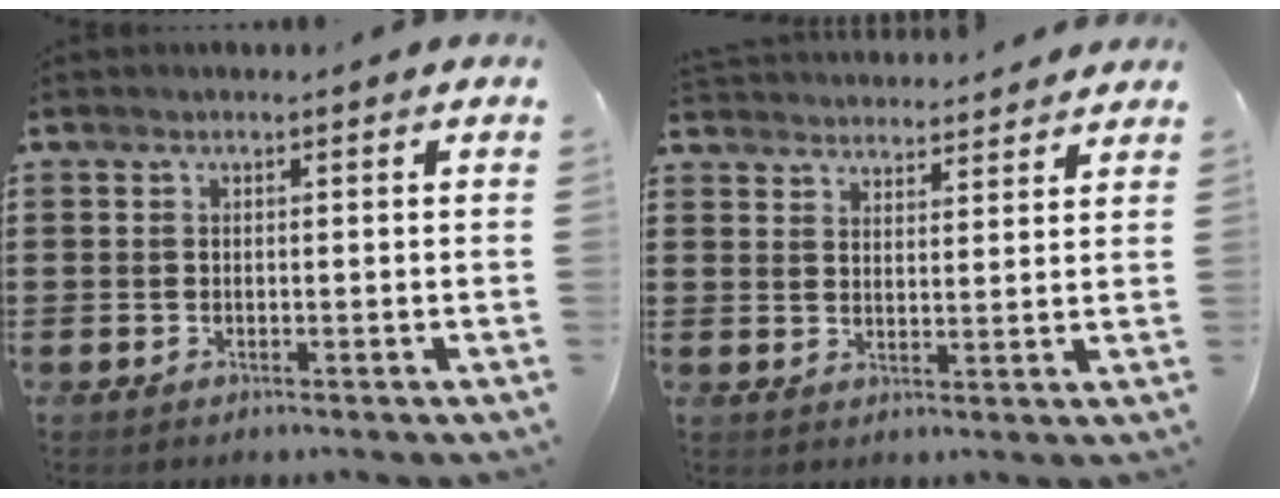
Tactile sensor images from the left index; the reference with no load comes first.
{"total": 3.7, "force": [3.7, 0.1, -0.3], "torque": [-0.008, -0.019, 0.067]}